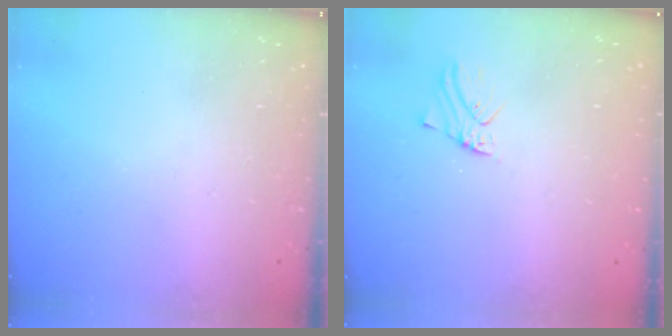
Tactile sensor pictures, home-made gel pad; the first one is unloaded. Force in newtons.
{"total": 0.8, "press": 0.8, "slide": 0.2}